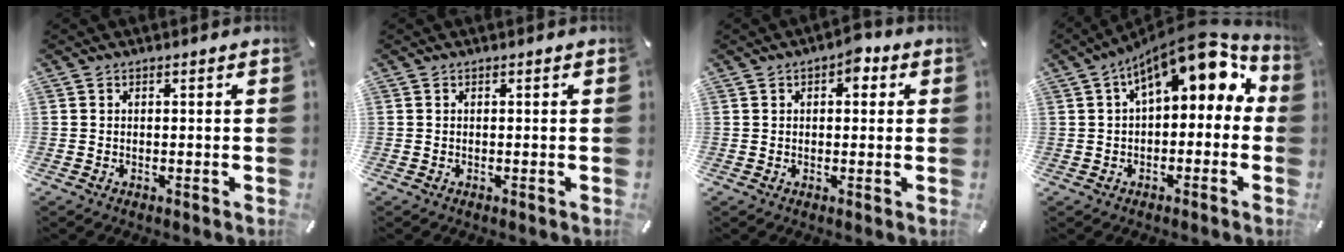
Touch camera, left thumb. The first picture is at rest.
{"total": 0.0}
{"total": 3.5, "force": [1.2, 2.4, 2.3], "torque": [-0.025, 0.002, 0.013]}
{"total": 12.5, "force": [6.1, 5.4, 9.4], "torque": [-0.142, -0.041, 0.104]}